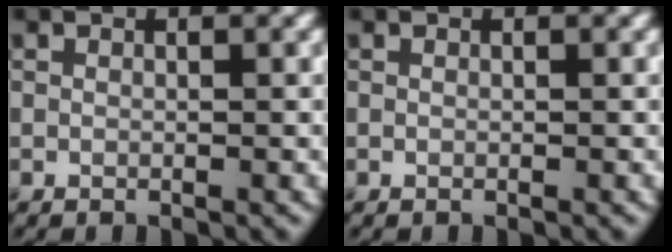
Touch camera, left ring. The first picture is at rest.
{"total": 0.0}